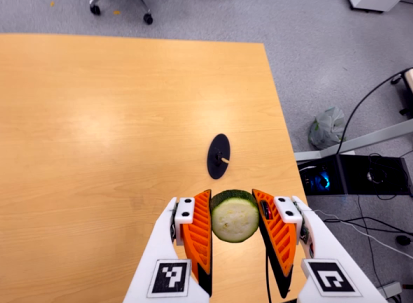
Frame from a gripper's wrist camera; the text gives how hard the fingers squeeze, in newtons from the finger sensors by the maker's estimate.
{"total": 11.3, "left": 10.1, "right": 12.5}